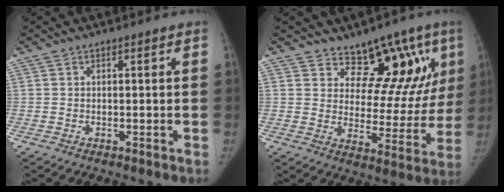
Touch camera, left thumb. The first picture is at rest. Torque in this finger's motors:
{"motor_torque": [-0.09, 0.02, 0.06, 0.02, -0.03]}